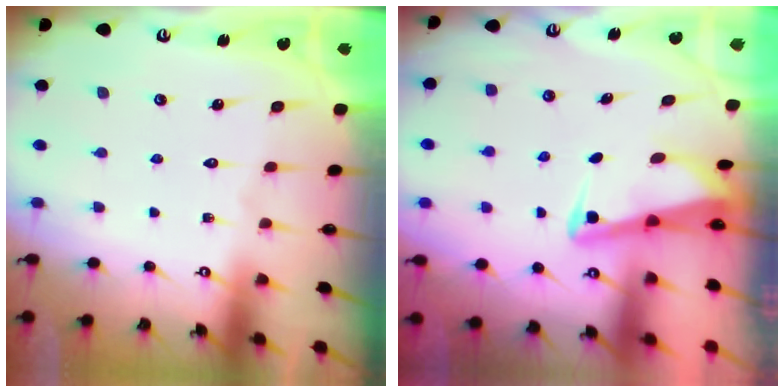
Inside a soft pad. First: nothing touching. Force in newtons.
{"total": 3.0, "press": 3.0, "slide": 0.3}